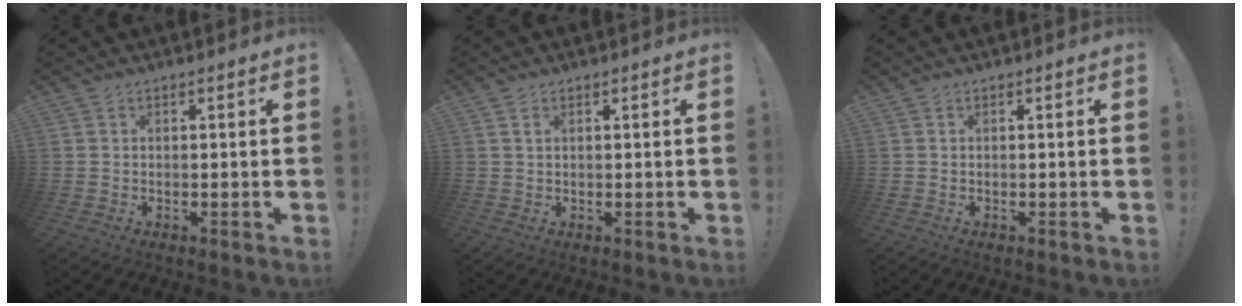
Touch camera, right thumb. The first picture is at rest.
{"total": 1.3, "force": [0.7, 0.5, 1.0], "torque": [-0.016, -0.001, 0.012]}
{"total": 0.0}